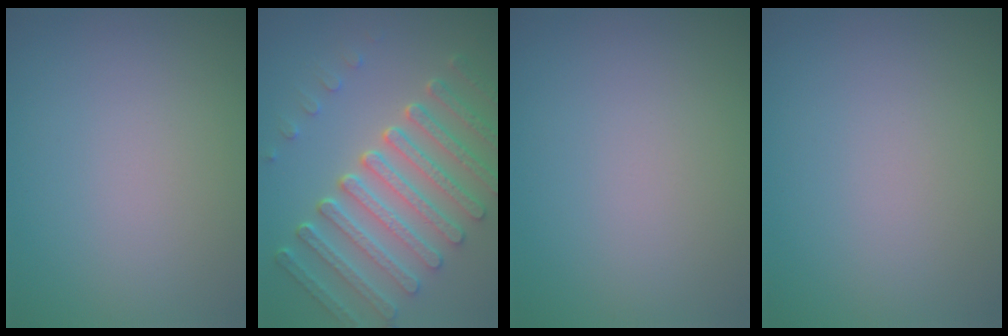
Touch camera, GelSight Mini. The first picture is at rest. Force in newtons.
{"total": 7.5, "press": 5.6, "slide": 4.9}
{"total": 0.0}
{"total": 0.0}